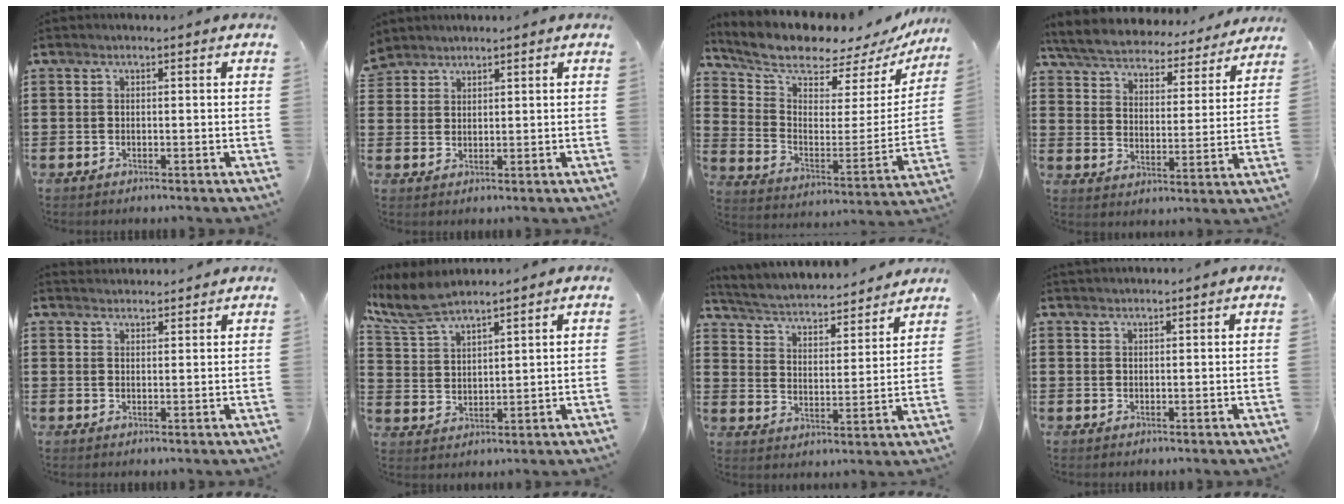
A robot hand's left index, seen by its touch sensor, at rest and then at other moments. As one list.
[{"total": 2.4, "force": [2.2, 1.1, -0.3], "torque": [-0.004, 0.003, 0.043]}, {"total": 7.6, "force": [7.1, 1.7, 2.1], "torque": [-0.076, -0.064, 0.119]}, {"total": 5.6, "force": [5.5, 0.5, 1.0], "torque": [-0.048, -0.040, 0.093]}, {"total": 2.1, "force": [2.0, 0.1, -0.3], "torque": [0.000, -0.001, 0.040]}, {"total": 6.3, "force": [5.6, 1.1, 2.6], "torque": [-0.071, -0.013, 0.104]}, {"total": 3.0, "force": [2.8, 0.5, 0.9], "torque": [-0.035, -0.029, 0.037]}, {"total": 1.2, "force": [1.2, 0.0, 0.0], "torque": [-0.003, -0.001, 0.024]}]